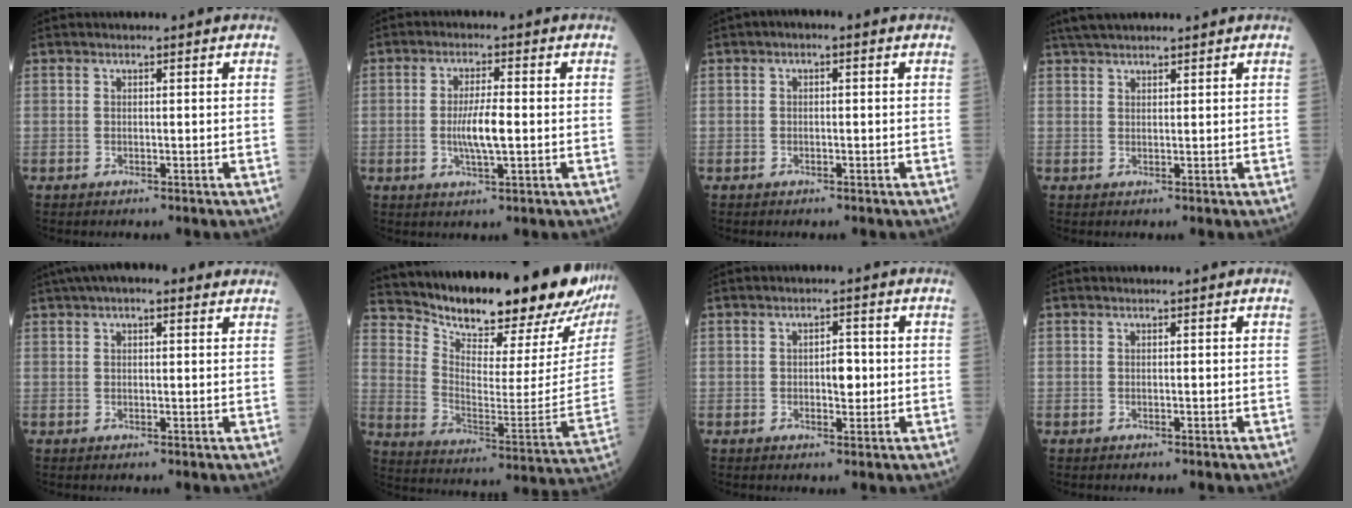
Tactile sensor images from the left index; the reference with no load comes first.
{"total": 5.3, "force": [-0.8, 0.8, 5.2], "torque": [-0.105, -0.008, -0.016]}
{"total": 1.0, "force": [-0.1, 0.5, 0.9], "torque": [-0.007, 0.002, -0.009]}
{"total": 5.0, "force": [4.4, 0.9, 2.2], "torque": [-0.035, 0.032, 0.076]}
{"total": 7.5, "force": [5.1, 2.3, 5.0], "torque": [-0.075, 0.040, 0.074]}
{"total": 25.2, "force": [23.0, 2.9, 10.0], "torque": [-0.174, -0.109, 0.313]}
{"total": 2.9, "force": [-0.4, 1.4, 2.5], "torque": [-0.033, 0.002, -0.007]}
{"total": 0.0}